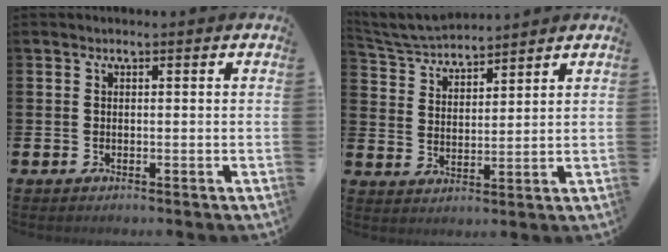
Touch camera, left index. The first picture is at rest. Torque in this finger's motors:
{"motor_torque": [0.18, -0.40, 0.06, 0.05]}